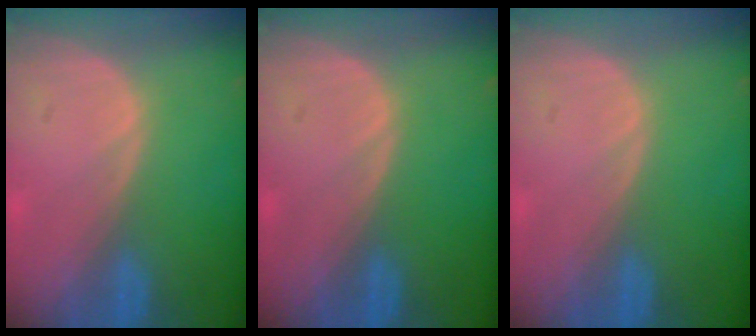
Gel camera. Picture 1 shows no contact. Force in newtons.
{"total": 0.0}
{"total": 0.0}